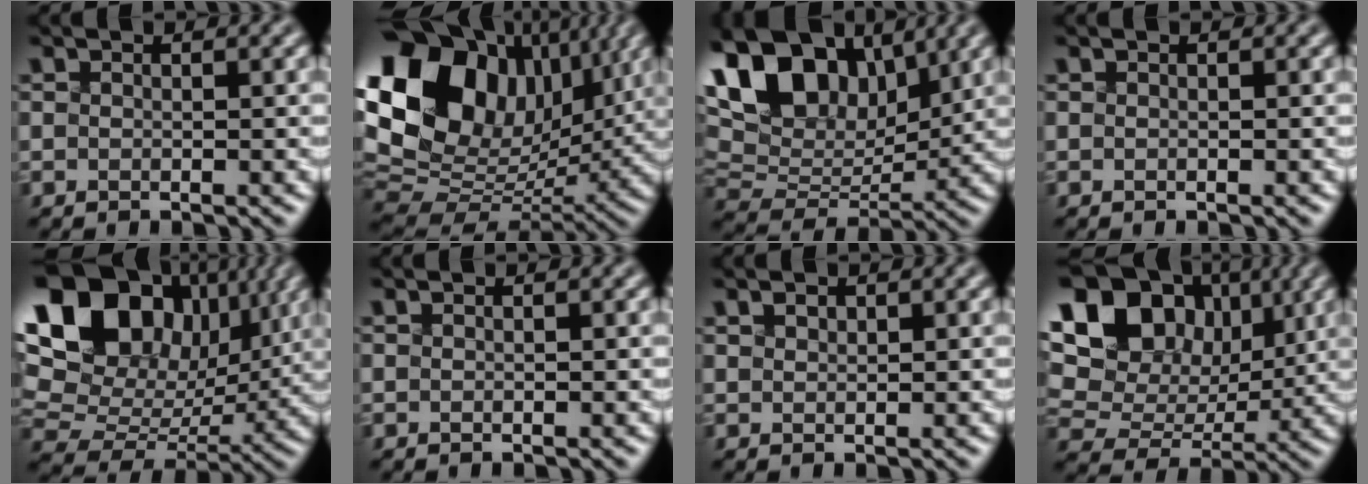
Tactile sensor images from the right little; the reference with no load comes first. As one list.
[{"total": 17.7, "force": [5.6, 11.8, 12.0], "torque": [-0.274, 0.026, 0.102]}, {"total": 14.5, "force": [6.9, 8.4, 9.7], "torque": [-0.193, 0.039, 0.114]}, {"total": 0.0}, {"total": 19.0, "force": [6.9, 13.6, 11.4], "torque": [-0.248, 0.050, 0.135]}, {"total": 0.0}, {"total": 1.7, "force": [1.2, 0.9, 0.8], "torque": [-0.029, 0.010, 0.026]}, {"total": 16.5, "force": [6.4, 12.2, 9.1], "torque": [-0.220, 0.059, 0.125]}]